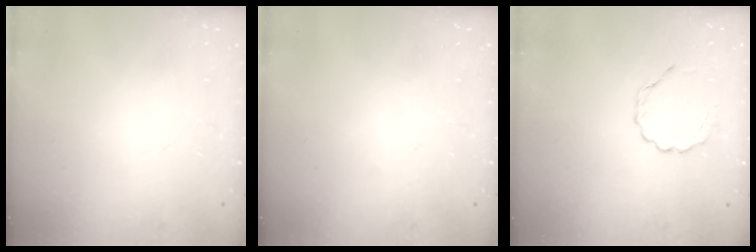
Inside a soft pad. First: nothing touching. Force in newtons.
{"total": 0.0}
{"total": 2.8, "press": 2.6, "slide": 1.0}